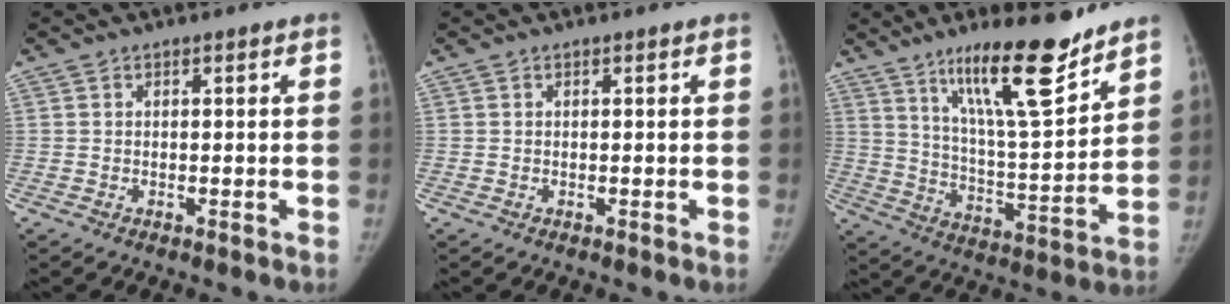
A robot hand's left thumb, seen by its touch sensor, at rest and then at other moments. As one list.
[{"total": 0.0}, {"total": 17.9, "force": [12.5, 3.5, 12.2], "torque": [-0.174, -0.084, 0.214]}]